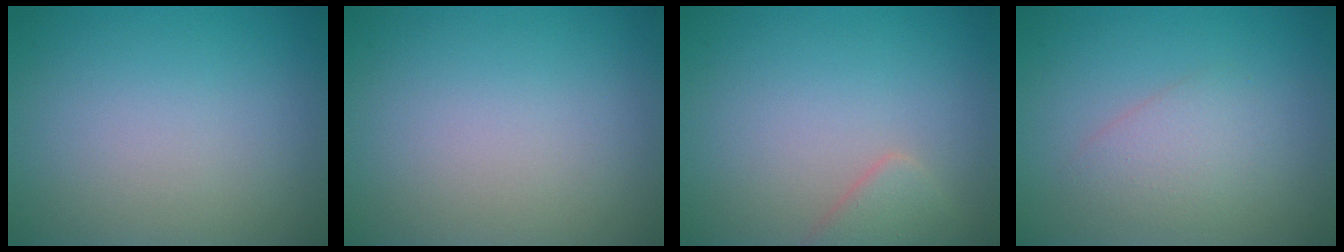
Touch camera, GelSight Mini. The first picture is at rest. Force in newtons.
{"total": 0.0}
{"total": 1.9, "press": 1.9, "slide": 0.2}
{"total": 2.2, "press": 2.2, "slide": 0.0}